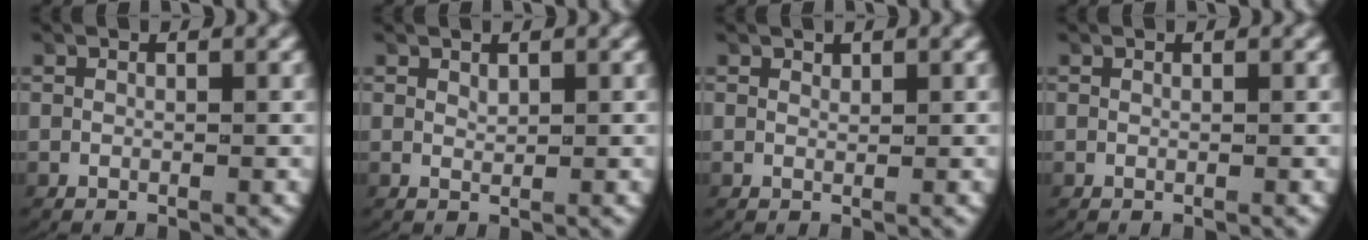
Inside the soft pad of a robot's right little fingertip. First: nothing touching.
{"total": 1.1, "force": [0.7, 0.7, 0.4], "torque": [-0.012, -0.004, 0.018]}
{"total": 0.7, "force": [0.7, 0.3, 0.1], "torque": [-0.001, -0.003, 0.016]}
{"total": 0.0}